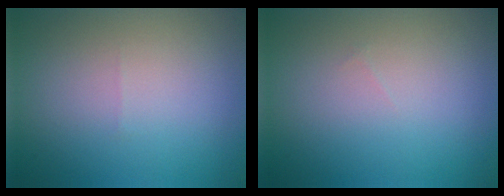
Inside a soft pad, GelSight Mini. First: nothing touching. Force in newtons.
{"total": 0.0}